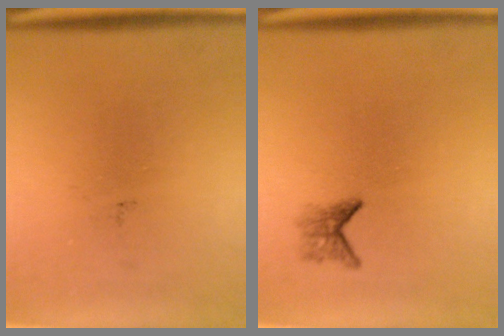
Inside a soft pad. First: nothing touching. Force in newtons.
{"total": 1.6}